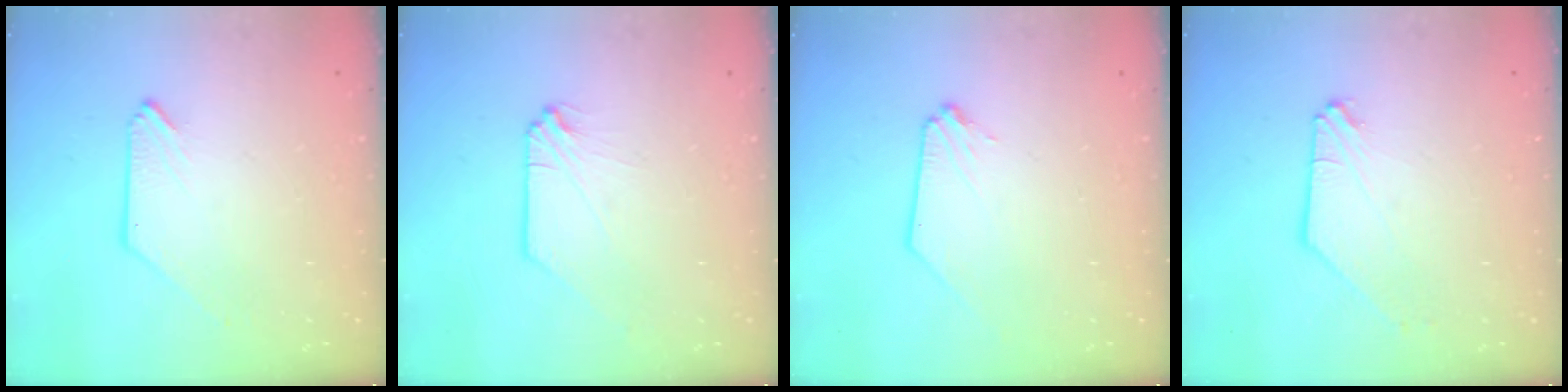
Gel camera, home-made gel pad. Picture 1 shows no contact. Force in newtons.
{"total": 0.0}
{"total": 0.0}
{"total": 0.0}